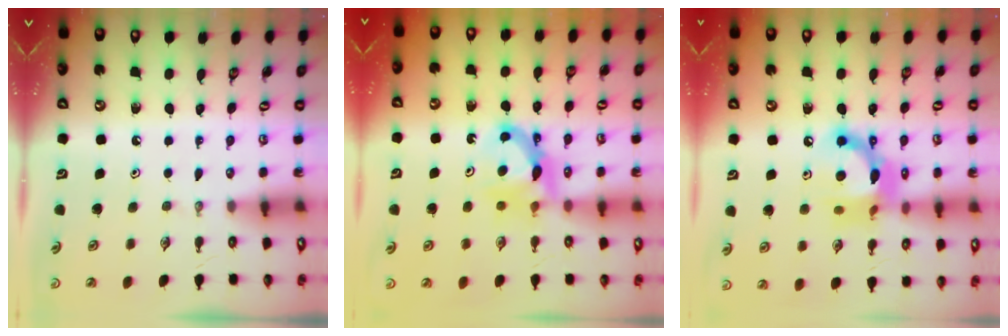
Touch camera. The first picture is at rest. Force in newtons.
{"total": 7.9, "press": 7.8, "slide": 0.5}
{"total": 14.0, "press": 14.0, "slide": 0.8}